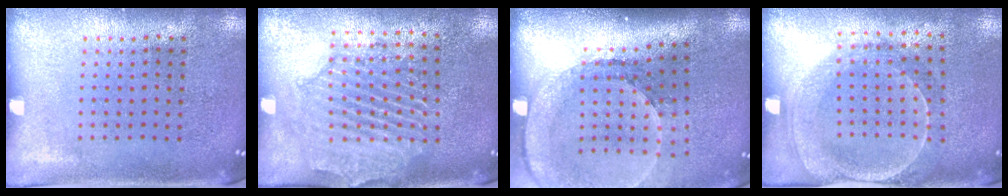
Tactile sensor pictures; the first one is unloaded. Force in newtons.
{"total": 2.0, "press": 1.9, "slide": 0.5}
{"total": 2.6, "press": 1.8, "slide": 1.9}
{"total": 1.8, "press": 1.7, "slide": 0.4}